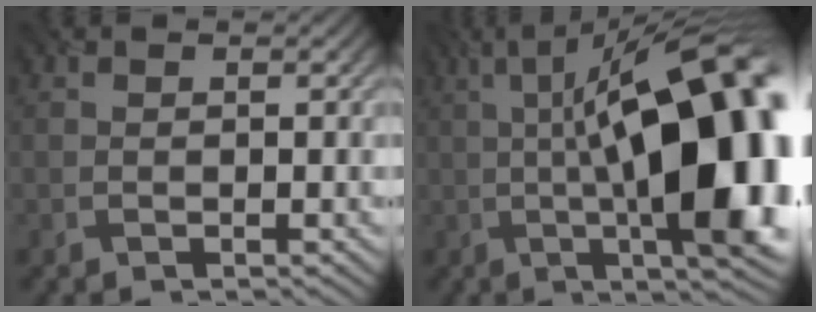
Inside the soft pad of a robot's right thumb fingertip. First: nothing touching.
{"total": 20.4, "force": [-0.3, 6.9, 19.1], "torque": [-0.261, 0.023, -0.005]}